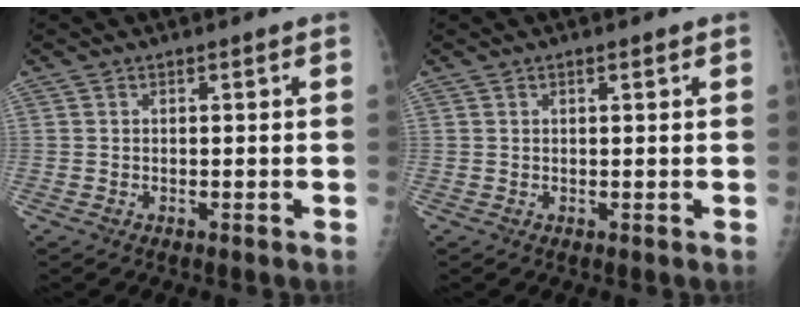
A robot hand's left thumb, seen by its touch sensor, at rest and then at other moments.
{"total": 0.9, "force": [0.5, 0.2, 0.7], "torque": [-0.010, 0.000, 0.008]}